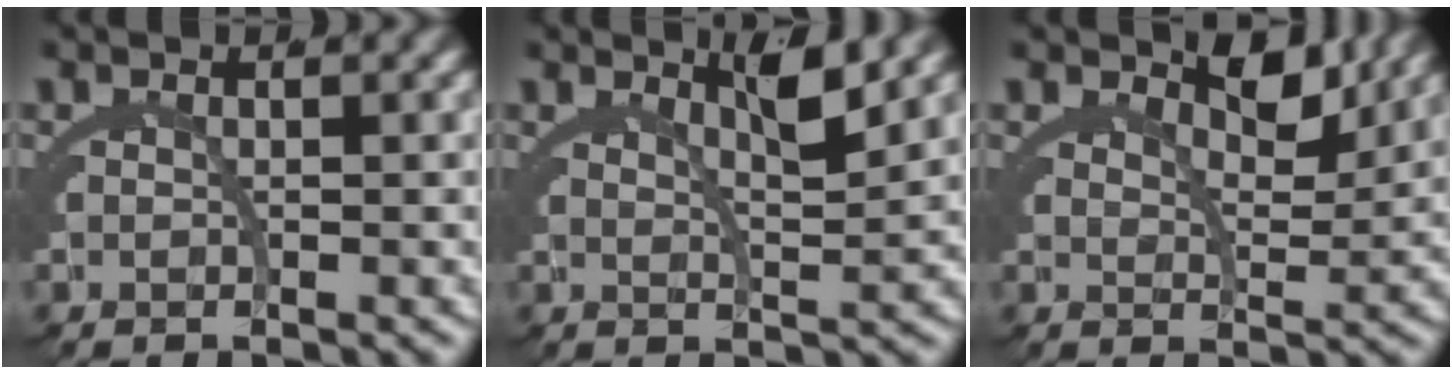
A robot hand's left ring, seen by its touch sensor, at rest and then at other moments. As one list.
[{"total": 2.5, "force": [1.8, -1.2, 1.2], "torque": [-0.020, -0.007, 0.042]}, {"total": 3.5, "force": [2.7, 1.1, 1.9], "torque": [-0.030, -0.012, 0.054]}]